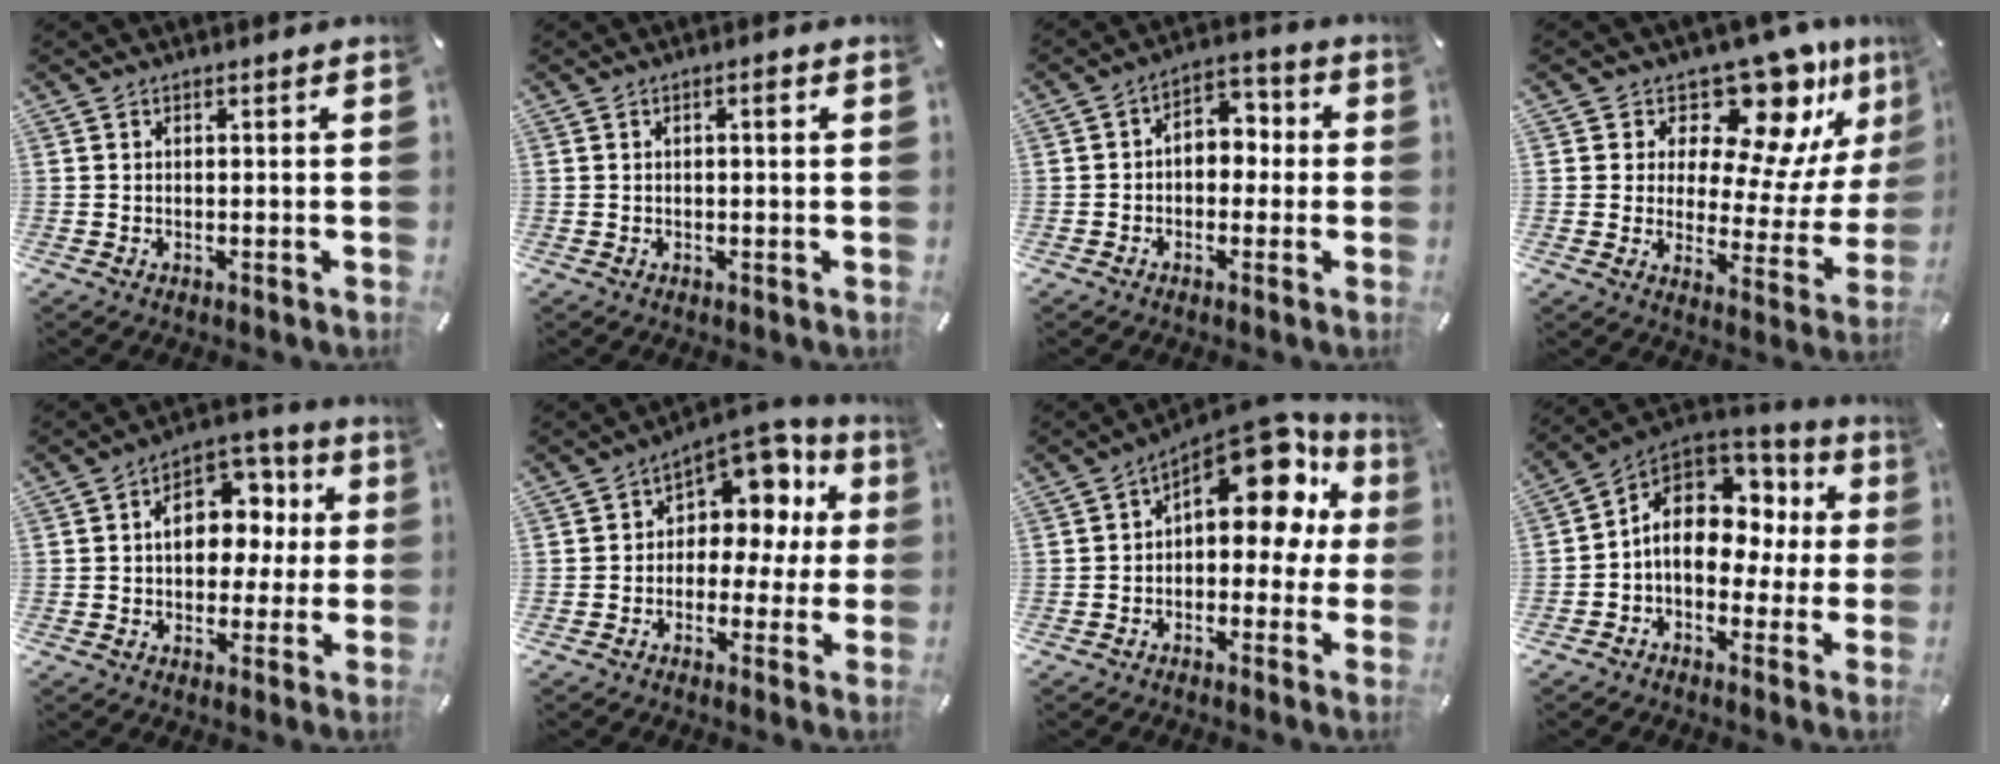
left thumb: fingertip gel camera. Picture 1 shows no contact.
{"total": 1.5, "force": [0.3, 0.3, 1.4], "torque": [-0.018, 0.002, 0.002]}
{"total": 5.3, "force": [-0.6, 4.3, 3.1], "torque": [-0.044, 0.003, -0.017]}
{"total": 15.3, "force": [12.1, 6.7, 6.5], "torque": [-0.075, -0.126, 0.198]}
{"total": 12.0, "force": [1.4, 9.1, 7.8], "torque": [-0.102, -0.007, 0.026]}
{"total": 9.8, "force": [4.2, 7.3, 5.1], "torque": [-0.064, -0.046, 0.077]}
{"total": 14.6, "force": [7.9, 7.1, 10.0], "torque": [-0.132, -0.068, 0.134]}
{"total": 12.9, "force": [1.9, 9.5, 8.5], "torque": [-0.150, -0.009, 0.033]}